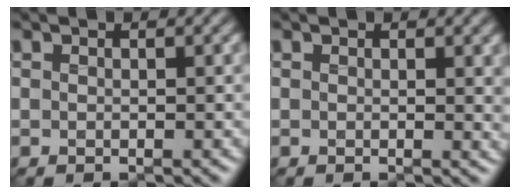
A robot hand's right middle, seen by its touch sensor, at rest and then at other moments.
{"total": 1.5, "force": [0.9, 0.6, 1.0], "torque": [-0.014, -0.001, 0.016]}